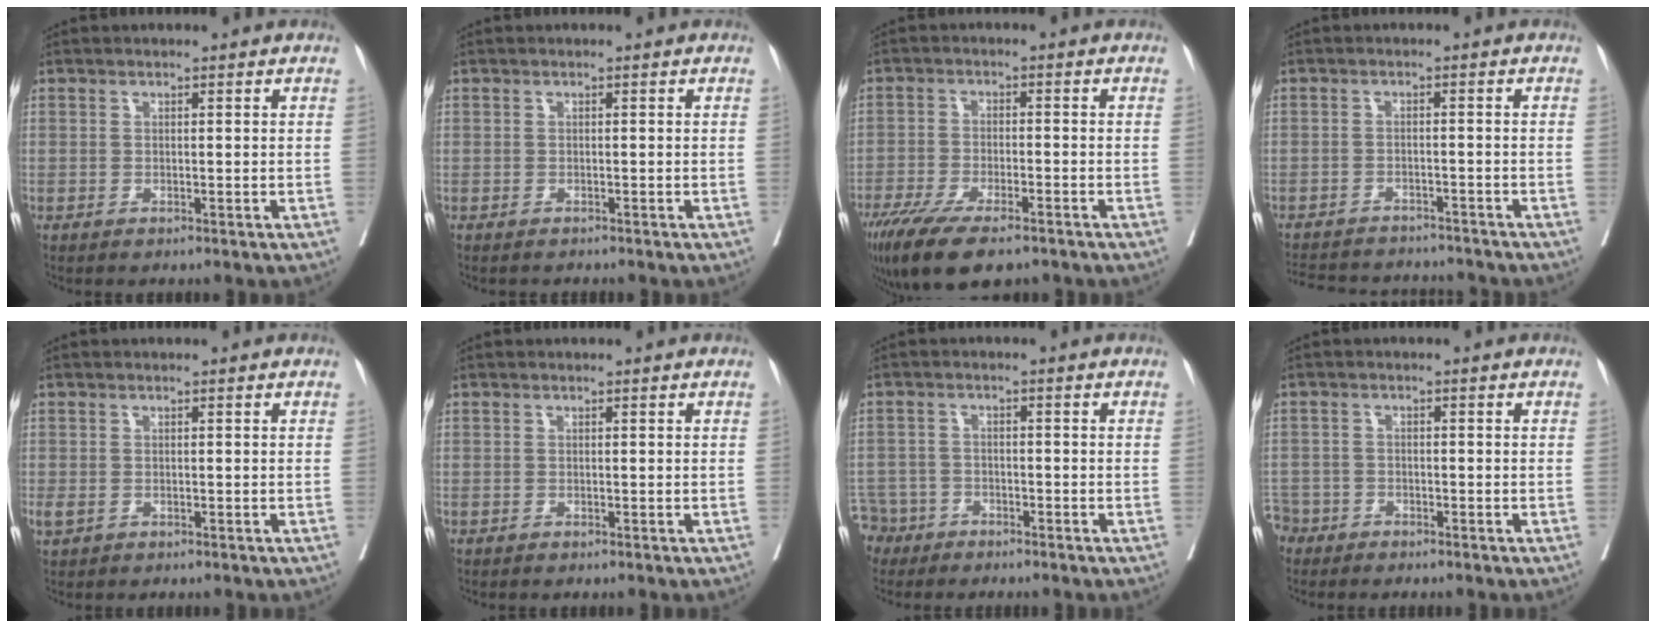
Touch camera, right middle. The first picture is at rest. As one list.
[{"total": 1.1, "force": [-1.1, 0.1, 0.2], "torque": [-0.006, -0.003, -0.017]}, {"total": 13.8, "force": [-10.0, 3.5, 8.8], "torque": [-0.169, -0.033, -0.166]}, {"total": 15.0, "force": [-13.9, 3.4, 4.6], "torque": [-0.118, -0.005, -0.186]}, {"total": 1.2, "force": [-0.1, 0.8, 1.0], "torque": [-0.030, -0.003, -0.002]}, {"total": 0.5, "force": [0.4, -0.3, -0.2], "torque": [0.001, 0.001, 0.004]}, {"total": 5.9, "force": [-4.4, 4.0, -0.5], "torque": [0.001, 0.001, -0.086]}, {"total": 3.6, "force": [-2.9, 2.1, -0.5], "torque": [0.009, 0.003, -0.065]}]